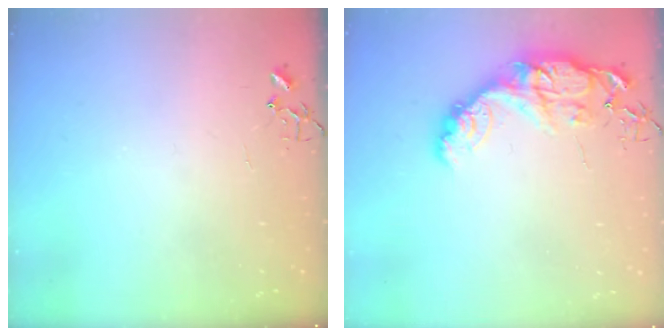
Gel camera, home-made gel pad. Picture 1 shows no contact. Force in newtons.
{"total": 13.9, "press": 13.9, "slide": 1.1}